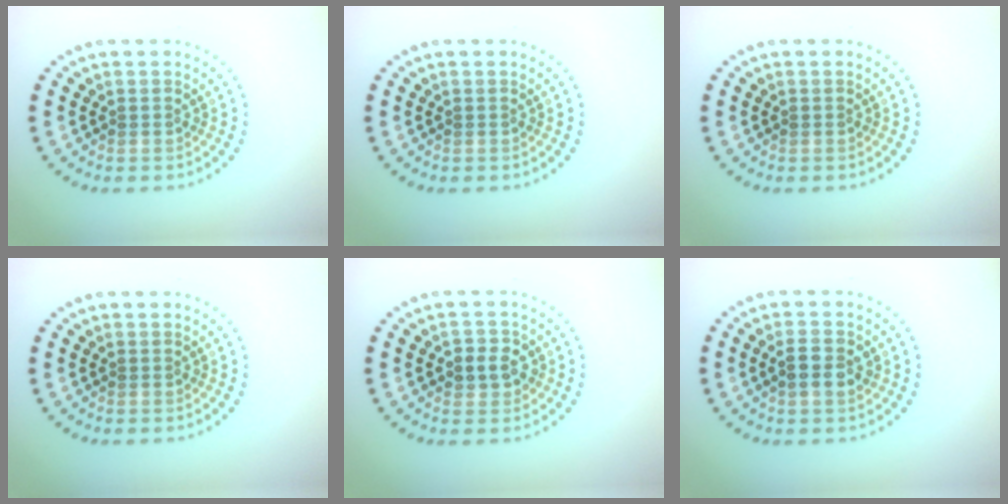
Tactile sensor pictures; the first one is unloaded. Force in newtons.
{"total": 0.0}
{"total": 0.0}
{"total": 0.0}
{"total": 2.5, "press": 2.4, "slide": 0.7}
{"total": 2.6, "press": 2.6, "slide": 0.2}